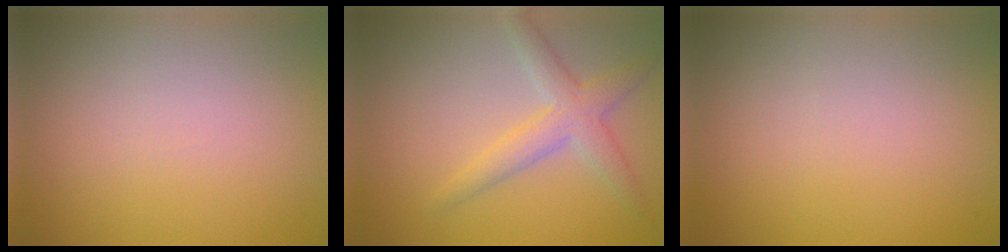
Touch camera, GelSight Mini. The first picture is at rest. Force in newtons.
{"total": 3.5, "press": 3.5, "slide": 0.1}
{"total": 0.0}